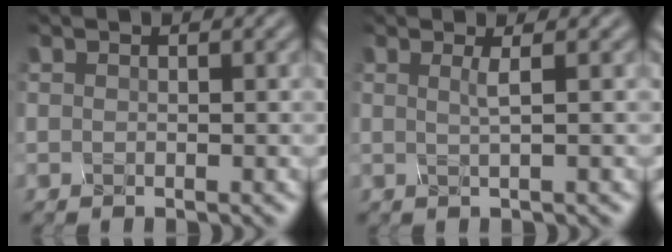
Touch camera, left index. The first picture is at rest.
{"total": 1.1, "force": [0.1, 0.2, 1.1], "torque": [-0.008, 0.002, -0.007]}